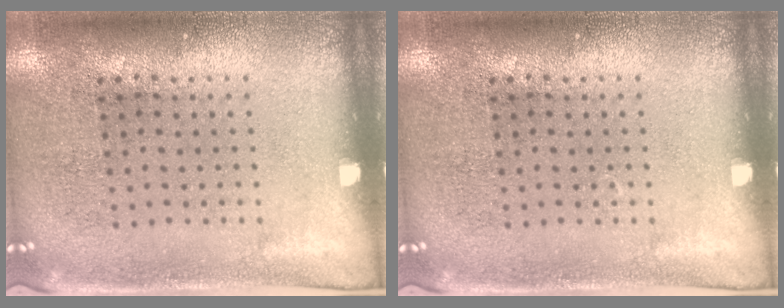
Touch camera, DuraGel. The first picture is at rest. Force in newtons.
{"total": 0.0}